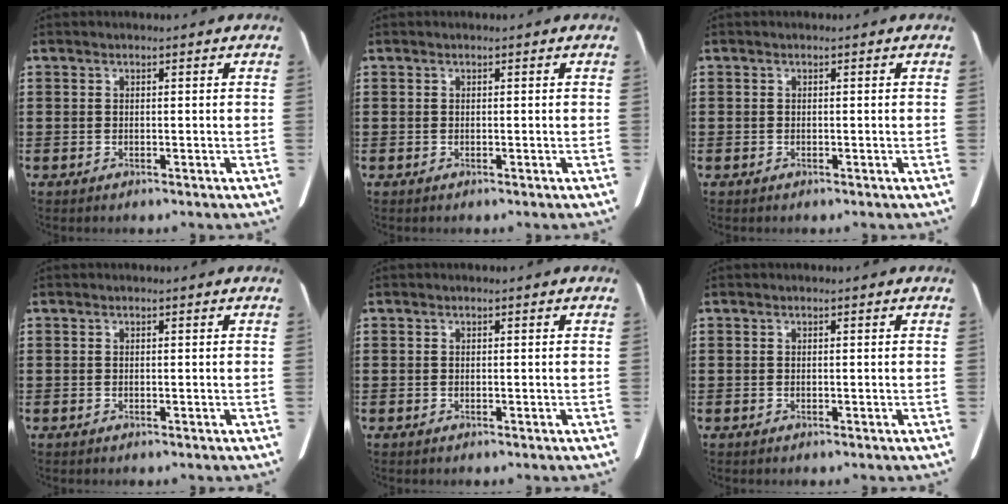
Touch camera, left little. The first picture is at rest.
{"total": 0.0}
{"total": 0.0}
{"total": 0.0}
{"total": 0.0}
{"total": 0.0}